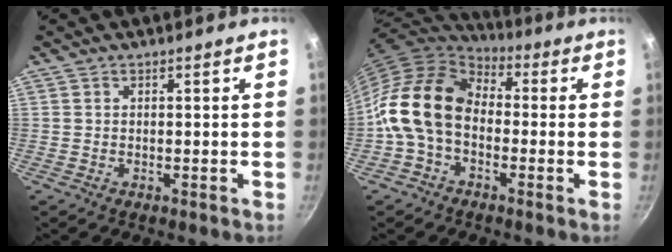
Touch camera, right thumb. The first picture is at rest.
{"total": 14.9, "force": [-1.7, 10.6, 10.3], "torque": [-0.165, 0.039, -0.052]}